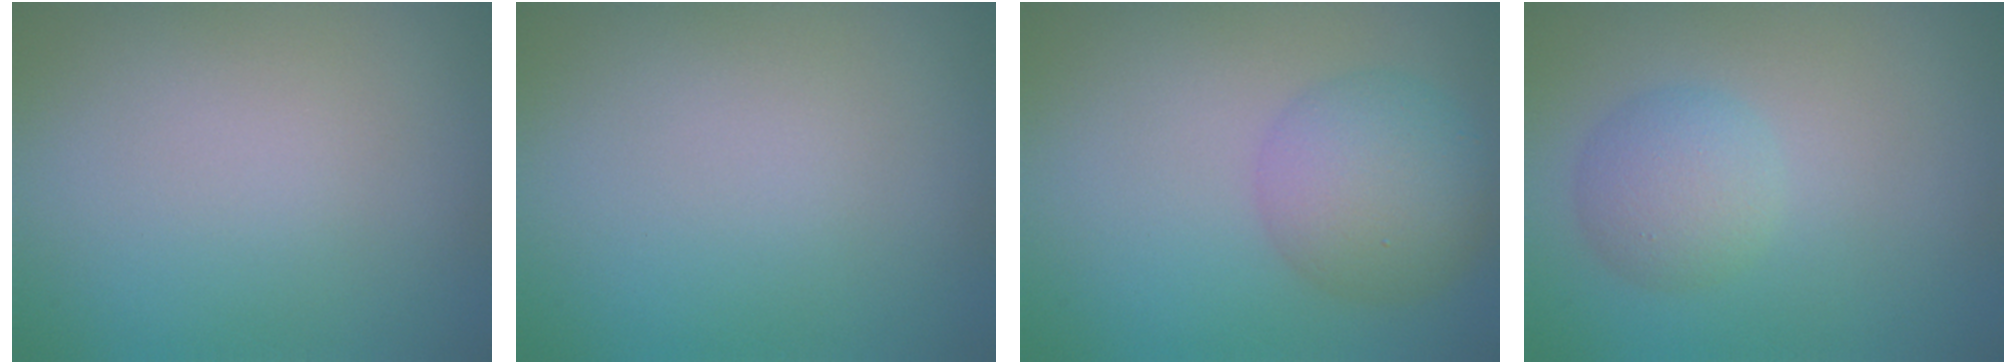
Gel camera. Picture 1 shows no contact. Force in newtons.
{"total": 0.0}
{"total": 4.8, "press": 4.8, "slide": 0.1}
{"total": 3.1, "press": 3.1, "slide": 0.1}